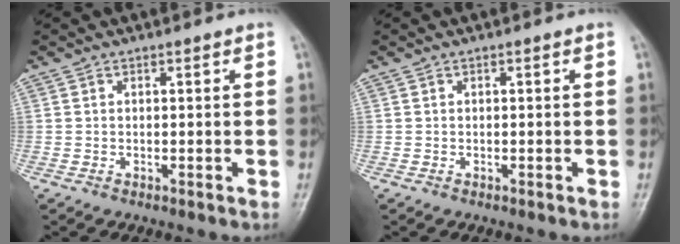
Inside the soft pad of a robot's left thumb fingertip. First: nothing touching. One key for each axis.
{"total": 0.0}